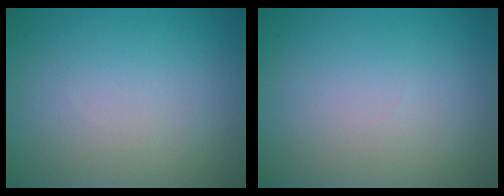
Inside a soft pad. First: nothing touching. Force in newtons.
{"total": 0.0}